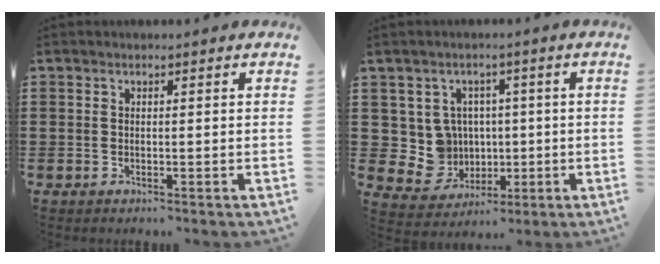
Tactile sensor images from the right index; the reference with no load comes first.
{"total": 6.7, "force": [0.5, 6.4, 1.7], "torque": [-0.059, 0.004, 0.016]}